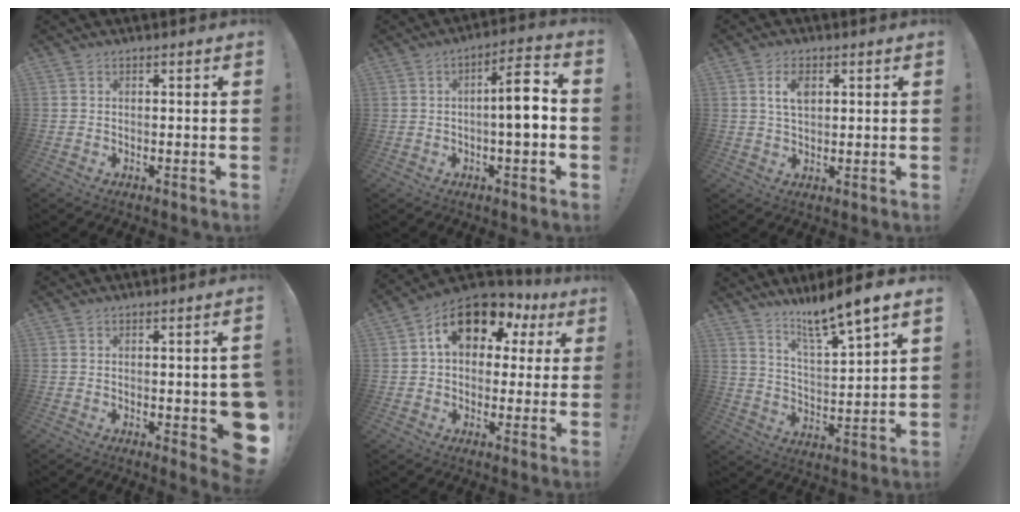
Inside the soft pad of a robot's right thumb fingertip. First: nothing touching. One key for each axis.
{"total": 9.4, "fx": -0.6, "fy": 3.3, "fz": 8.8, "tx": -0.120, "ty": 0.010, "tz": -0.016}
{"total": 6.2, "fx": 2.2, "fy": 3.8, "fz": 4.4, "tx": -0.076, "ty": 0.001, "tz": 0.038}
{"total": 6.5, "fx": -0.6, "fy": 2.1, "fz": 6.1, "tx": -0.070, "ty": -0.010, "tz": 0.001}
{"total": 15.0, "fx": 6.6, "fy": 9.5, "fz": 9.6, "tx": -0.149, "ty": -0.021, "tz": 0.120}
{"total": 10.8, "fx": 9.1, "fy": -0.2, "fz": 5.8, "tx": -0.106, "ty": -0.070, "tz": 0.146}